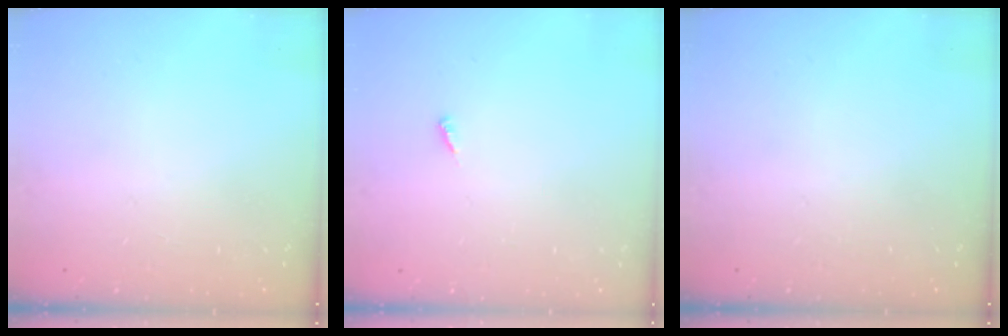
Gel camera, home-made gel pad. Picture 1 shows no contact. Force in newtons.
{"total": 2.5, "press": 2.5, "slide": 0.1}
{"total": 0.0}